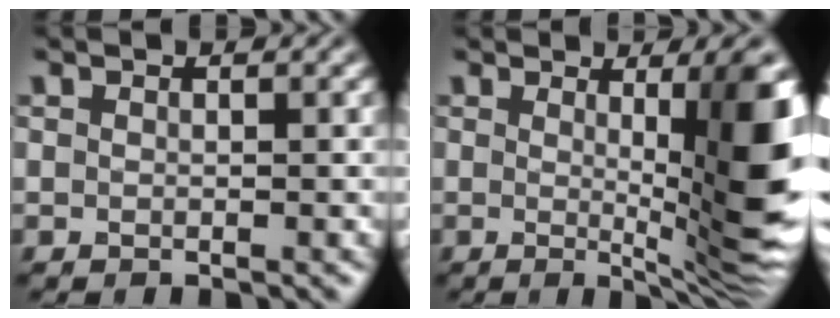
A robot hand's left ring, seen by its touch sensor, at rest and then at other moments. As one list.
[{"total": 10.1, "force": [0.5, 2.1, 9.8], "torque": [-0.115, -0.012, 0.012]}]